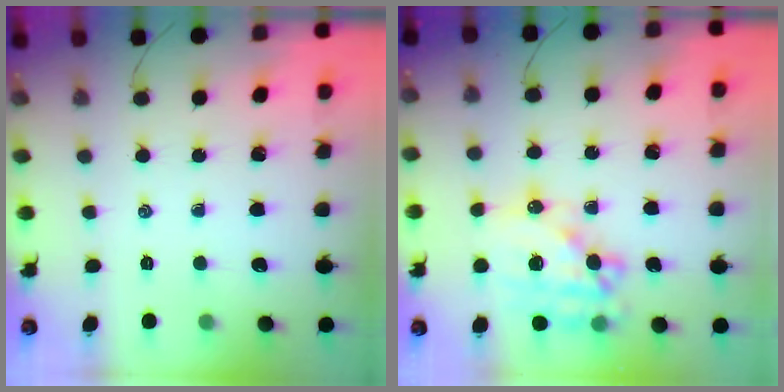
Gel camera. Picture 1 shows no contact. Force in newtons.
{"total": 19.0, "press": 18.6, "slide": 3.8}